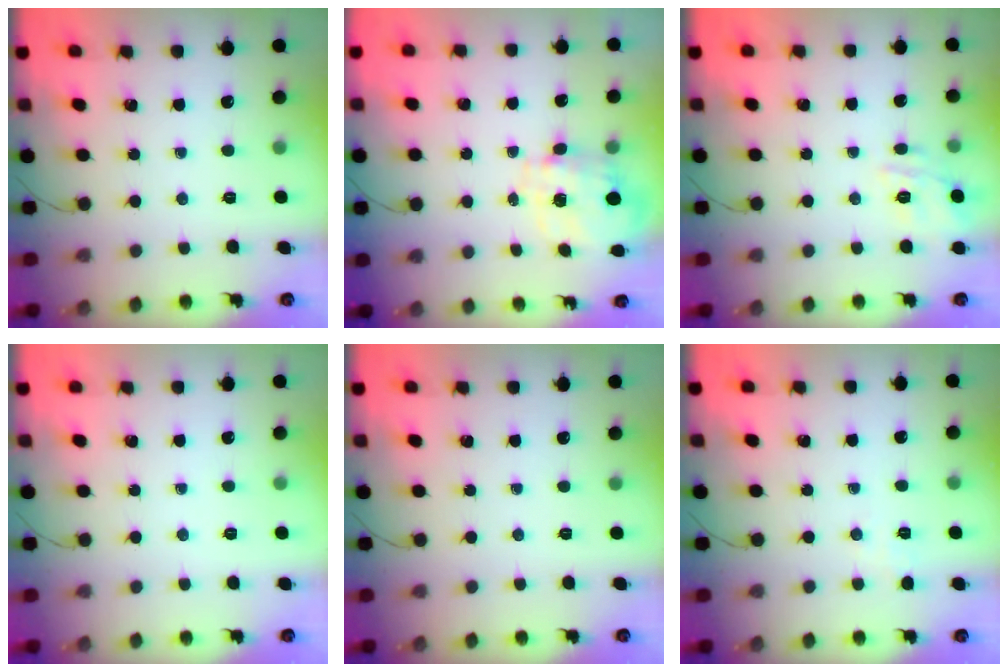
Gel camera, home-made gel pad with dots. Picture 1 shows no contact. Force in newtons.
{"total": 9.4, "press": 9.4, "slide": 0.8}
{"total": 10.7, "press": 10.6, "slide": 1.0}
{"total": 5.6, "press": 5.5, "slide": 1.1}
{"total": 0.0}
{"total": 1.2, "press": 0.3, "slide": 1.2}